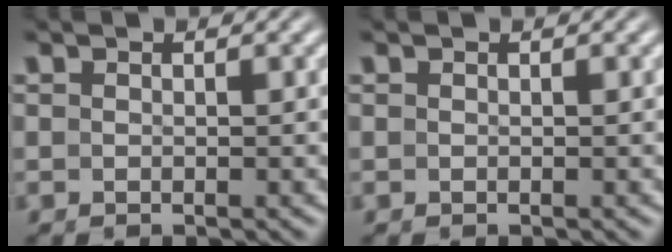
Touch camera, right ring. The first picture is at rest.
{"total": 0.0}